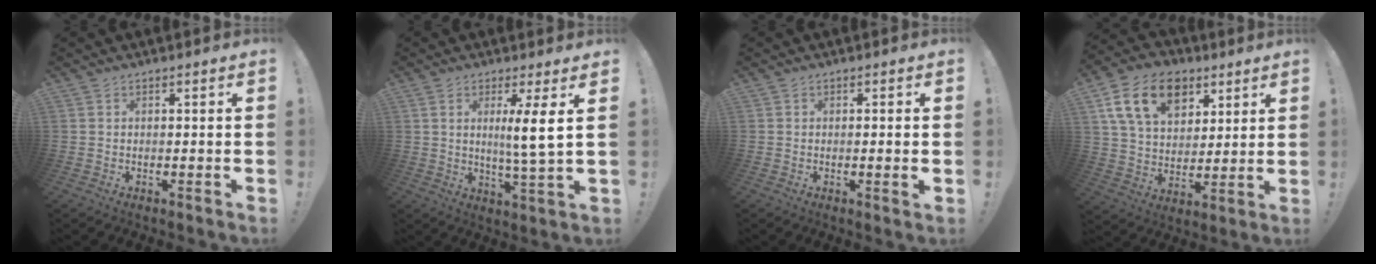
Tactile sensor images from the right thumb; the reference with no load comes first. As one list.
[{"total": 8.0, "force": [1.6, -0.8, 7.8], "torque": [-0.133, -0.012, 0.016]}, {"total": 2.1, "force": [-0.3, -0.2, 2.1], "torque": [-0.032, -0.004, -0.007]}, {"total": 18.2, "force": [8.5, 12.2, 10.5], "torque": [-0.174, -0.027, 0.159]}]